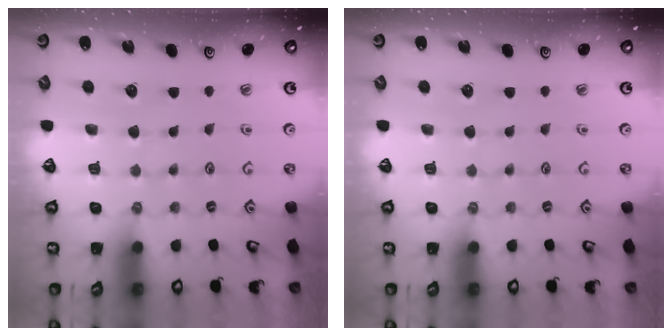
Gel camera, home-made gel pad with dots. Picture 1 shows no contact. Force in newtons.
{"total": 0.0}